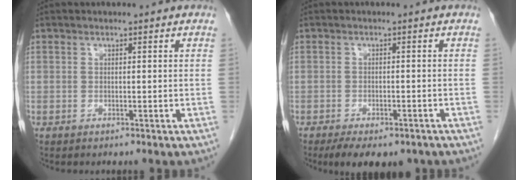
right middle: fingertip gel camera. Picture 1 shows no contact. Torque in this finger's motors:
{"motor_torque": [0.82, -0.65, 0.09, 0.07]}